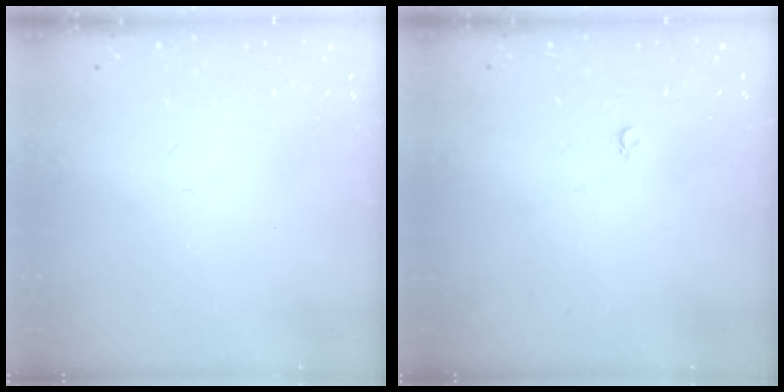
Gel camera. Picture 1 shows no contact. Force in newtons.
{"total": 2.6, "press": 2.6, "slide": 0.3}